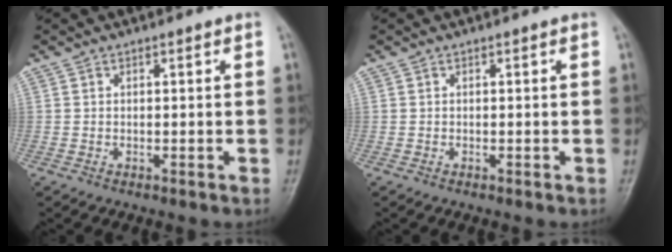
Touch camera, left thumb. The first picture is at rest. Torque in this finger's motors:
{"motor_torque": [0.01, 0.01, -0.10, -0.12, 0.00]}